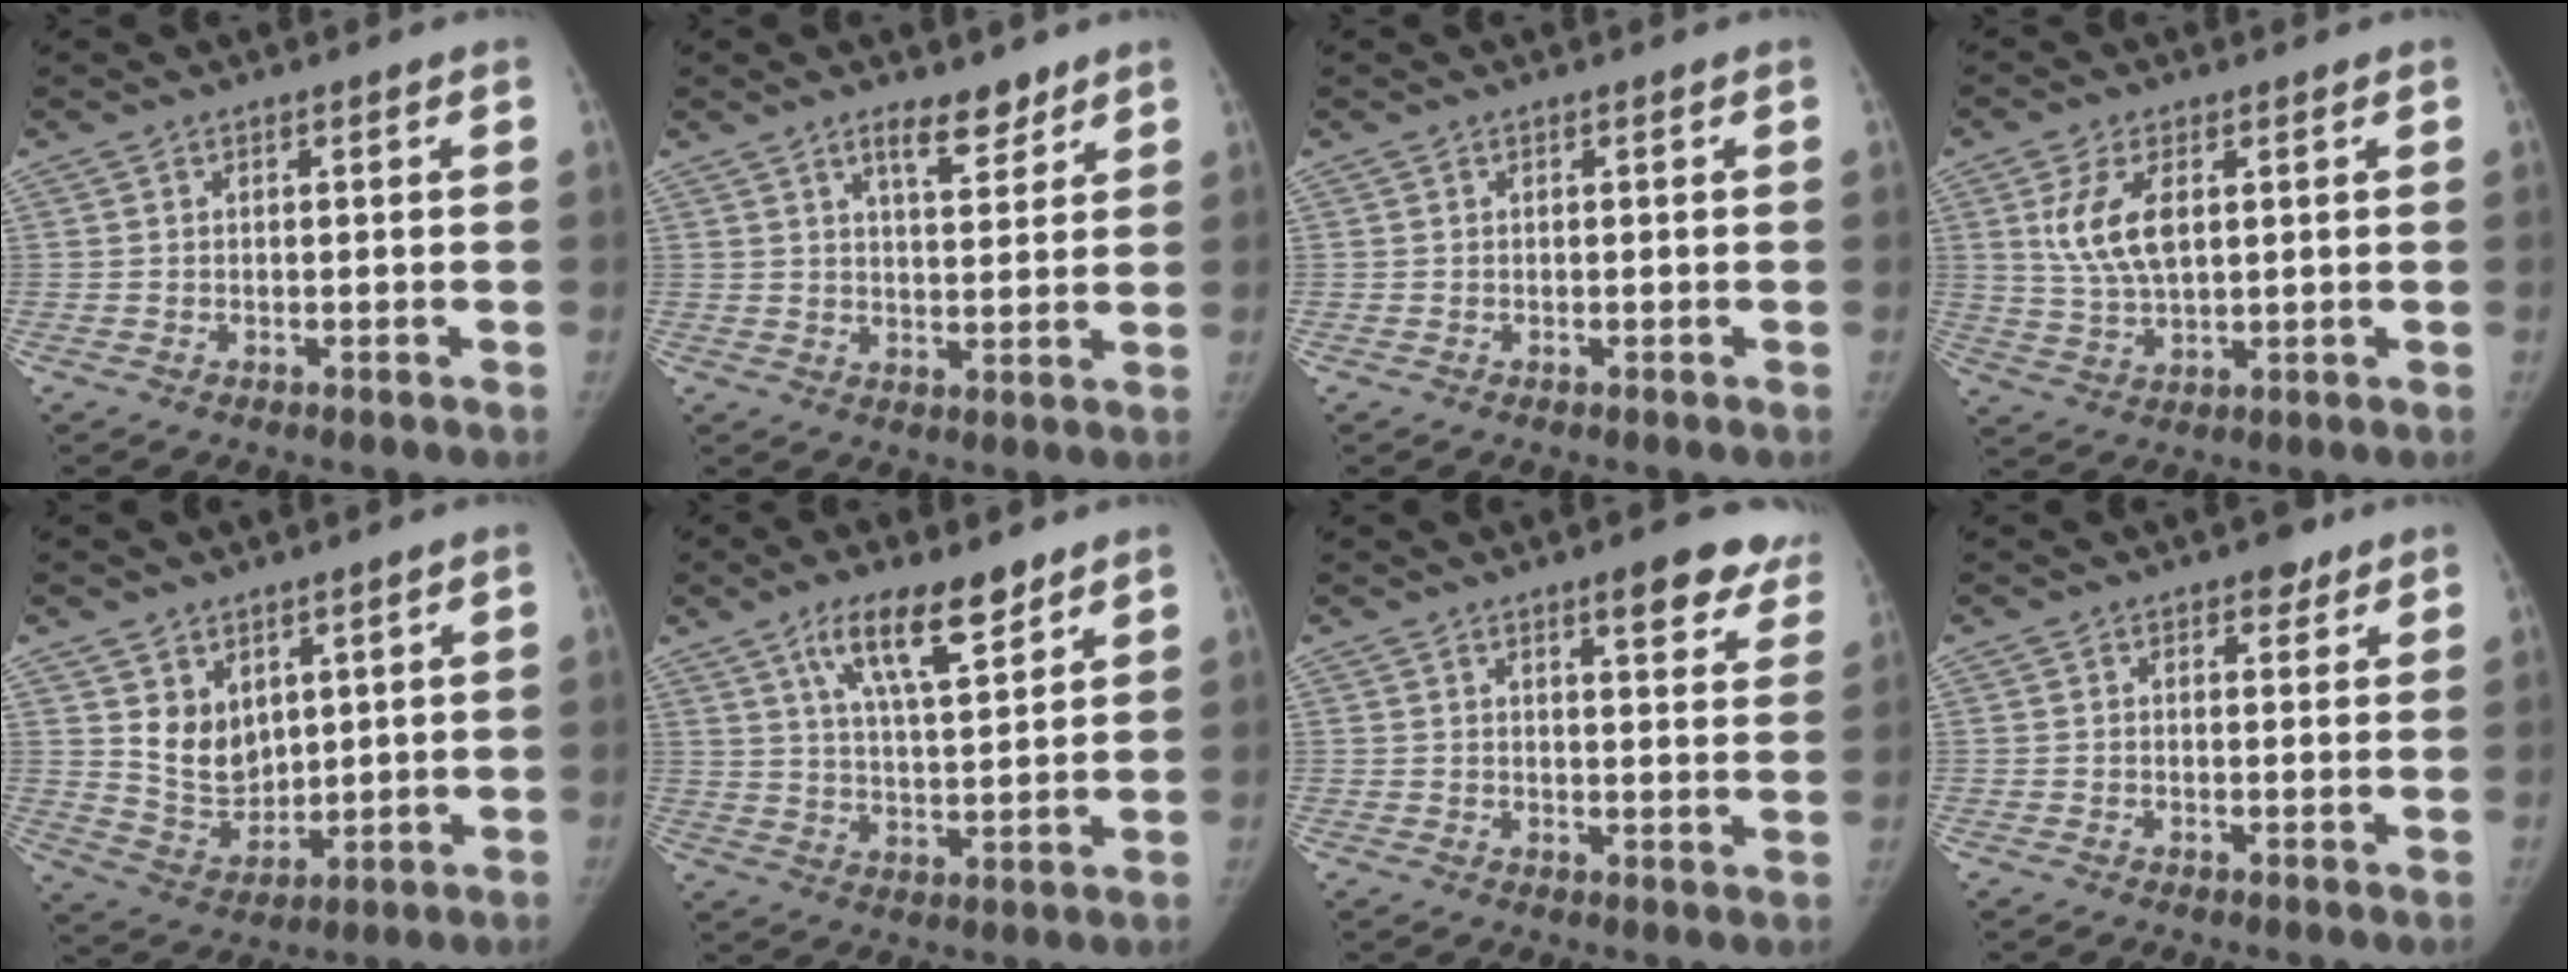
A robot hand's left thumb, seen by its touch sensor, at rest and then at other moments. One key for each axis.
{"total": 6.3, "fx": 4.6, "fy": 2.3, "fz": 3.7, "tx": -0.038, "ty": -0.033, "tz": 0.073}
{"total": 0.0}
{"total": 8.9, "fx": 2.5, "fy": 4.5, "fz": 7.3, "tx": -0.145, "ty": -0.010, "tz": 0.054}
{"total": 8.6, "fx": 3.8, "fy": 6.3, "fz": 4.5, "tx": -0.049, "ty": -0.037, "tz": 0.089}
{"total": 12.1, "fx": 7.6, "fy": 3.6, "fz": 8.7, "tx": -0.131, "ty": -0.038, "tz": 0.136}
{"total": 10.2, "fx": 7.2, "fy": 3.0, "fz": 6.6, "tx": -0.046, "ty": -0.035, "tz": 0.082}
{"total": 2.8, "fx": 1.9, "fy": 1.5, "fz": 1.4, "tx": -0.004, "ty": -0.009, "tz": 0.025}